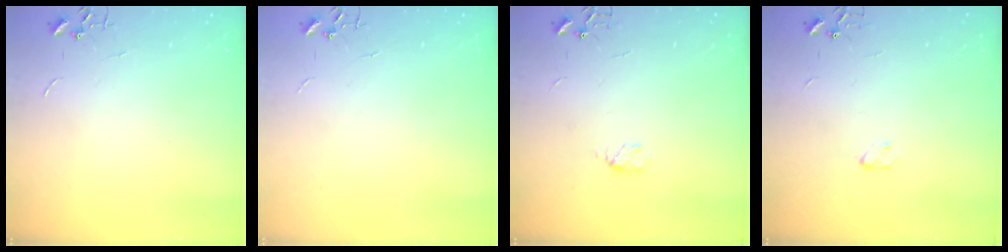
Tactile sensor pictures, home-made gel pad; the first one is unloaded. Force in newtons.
{"total": 0.0}
{"total": 3.3, "press": 3.3, "slide": 0.5}
{"total": 2.9, "press": 2.9, "slide": 0.4}